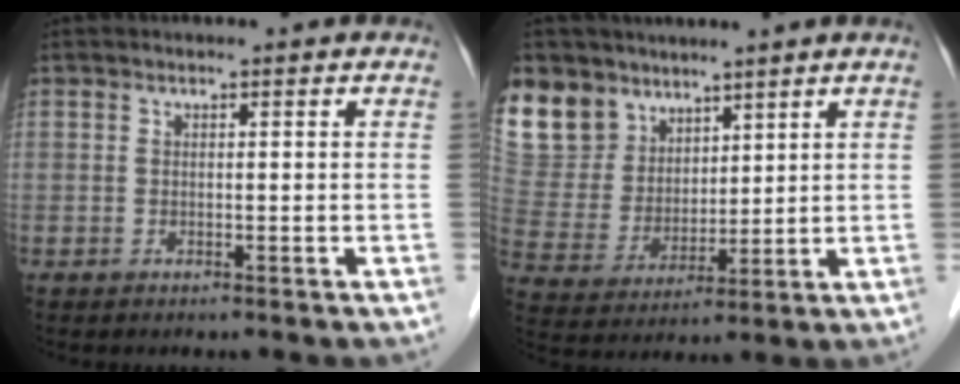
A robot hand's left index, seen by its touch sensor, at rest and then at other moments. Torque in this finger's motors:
{"motor_torque": [2.02, -0.12, 0.82, 0.20]}